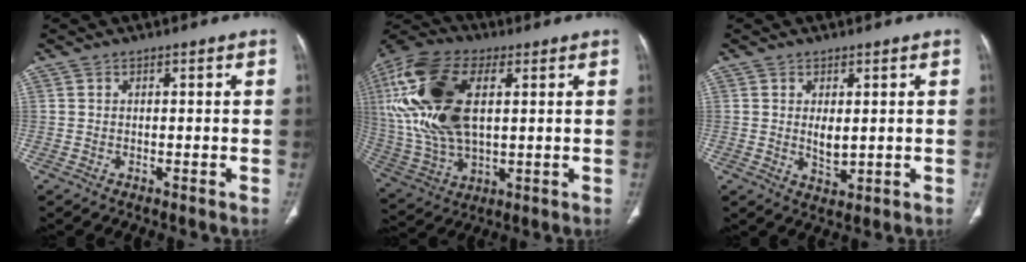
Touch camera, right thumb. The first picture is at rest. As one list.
[{"total": 23.4, "force": [4.9, 12.2, 19.3], "torque": [-0.416, -0.004, 0.088]}, {"total": 3.3, "force": [0.5, 1.6, 2.9], "torque": [-0.045, -0.013, 0.016]}]